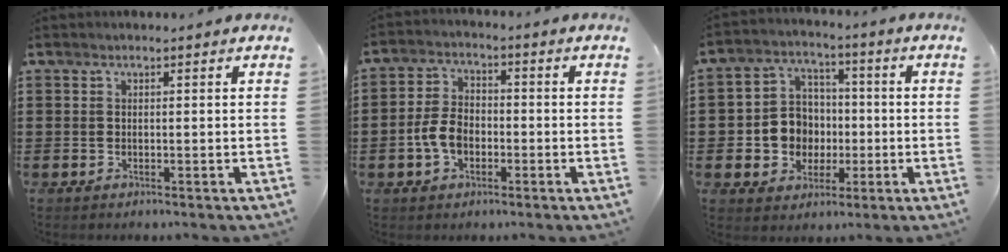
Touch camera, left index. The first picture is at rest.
{"total": 5.7, "force": [-1.8, 3.7, 4.0], "torque": [-0.107, 0.001, -0.042]}
{"total": 7.8, "force": [-0.7, 7.4, 2.3], "torque": [-0.075, 0.019, -0.007]}